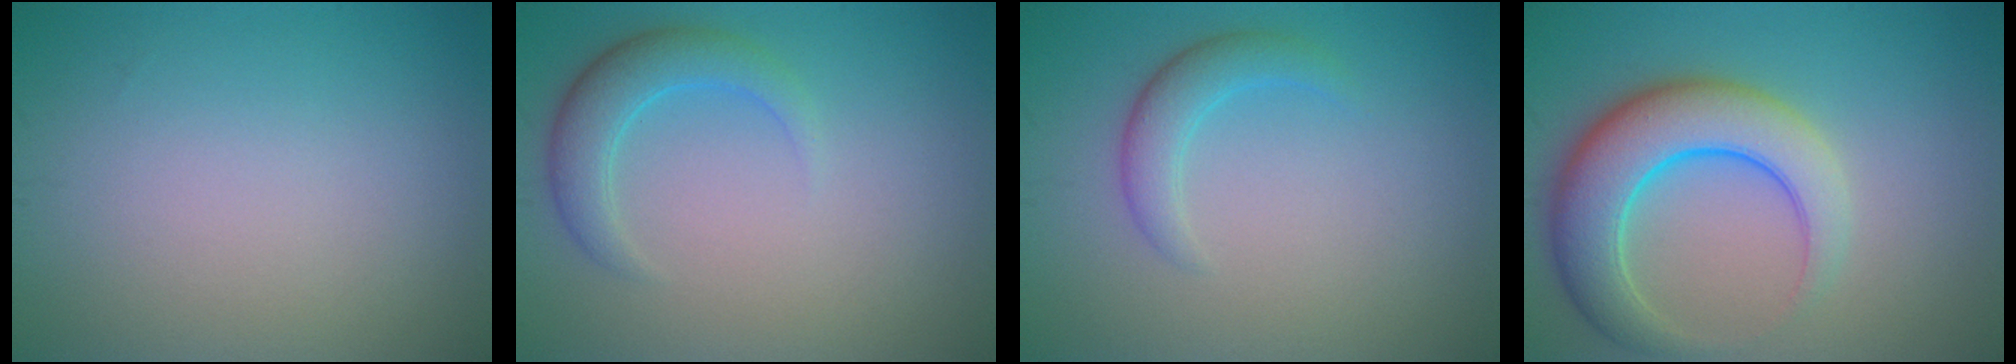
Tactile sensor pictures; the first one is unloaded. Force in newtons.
{"total": 3.3, "press": 3.3, "slide": 0.5}
{"total": 2.5, "press": 2.5, "slide": 0.0}
{"total": 7.5, "press": 7.5, "slide": 0.3}